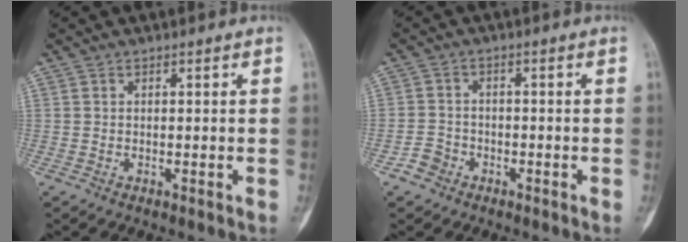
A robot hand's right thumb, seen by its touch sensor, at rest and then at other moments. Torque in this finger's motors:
{"motor_torque": [0.00, -0.33, 0.02, -0.15, 0.00]}